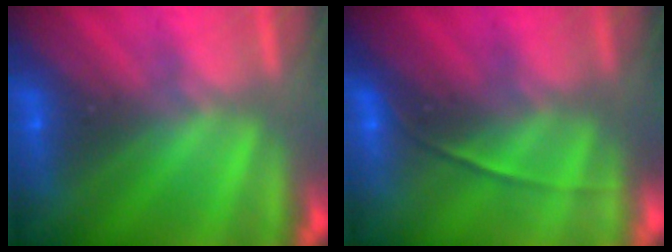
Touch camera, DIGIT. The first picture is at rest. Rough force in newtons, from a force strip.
{"total": 1.8}